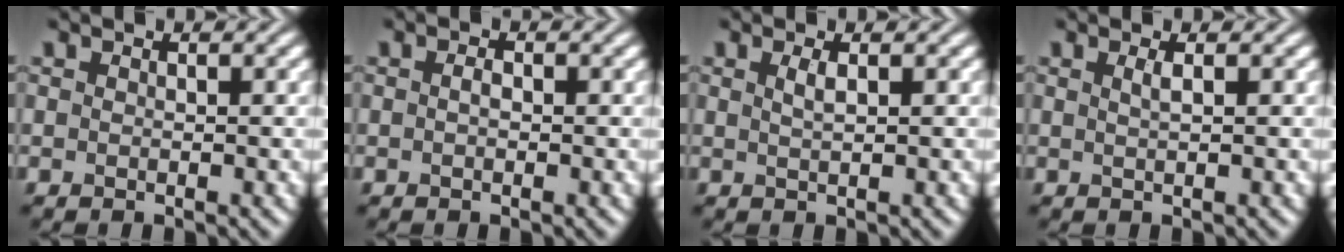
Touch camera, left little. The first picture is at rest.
{"total": 0.8, "force": [0.0, 0.5, 0.7], "torque": [-0.015, 0.001, -0.001]}
{"total": 1.2, "force": [0.5, 0.4, 1.1], "torque": [-0.019, 0.003, 0.007]}
{"total": 1.1, "force": [0.4, 0.4, 1.0], "torque": [-0.013, 0.003, 0.005]}